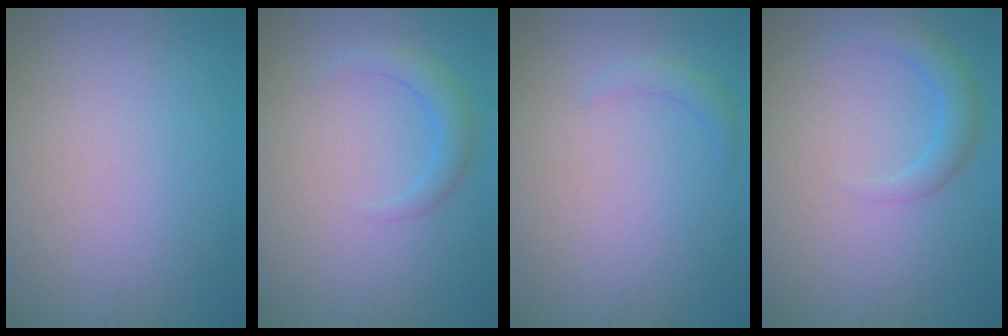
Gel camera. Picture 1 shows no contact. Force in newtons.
{"total": 2.1, "press": 2.1, "slide": 0.3}
{"total": 1.2, "press": 1.2, "slide": 0.2}
{"total": 2.4, "press": 2.4, "slide": 0.1}